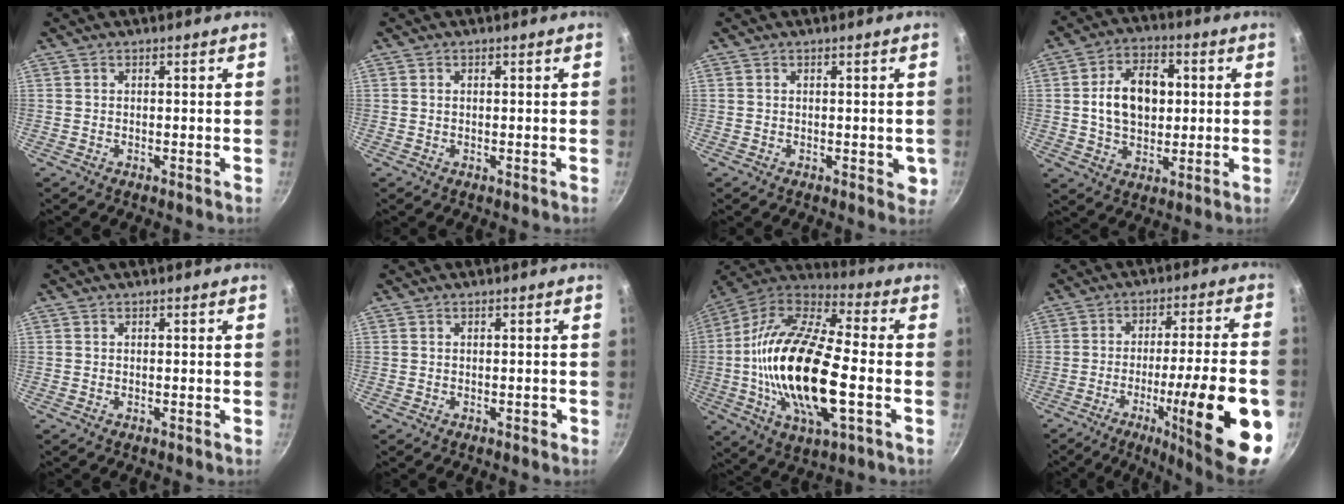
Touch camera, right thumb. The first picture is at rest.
{"total": 0.6, "force": [0.1, 0.4, 0.4], "torque": [-0.007, 0.002, 0.003]}
{"total": 2.6, "force": [-0.1, 1.5, 2.2], "torque": [-0.016, -0.003, 0.000]}
{"total": 12.7, "force": [1.5, 8.7, 9.1], "torque": [-0.126, 0.010, 0.020]}
{"total": 0.0}
{"total": 0.6, "force": [-0.4, 0.3, 0.3], "torque": [0.001, 0.006, -0.002]}
{"total": 25.7, "force": [-3.3, 10.4, 23.3], "torque": [-0.453, 0.024, -0.074]}
{"total": 21.9, "force": [-8.0, 3.4, 20.1], "torque": [-0.275, 0.030, -0.113]}